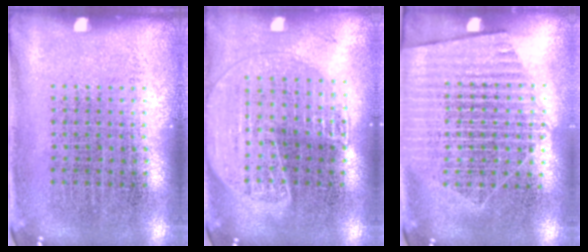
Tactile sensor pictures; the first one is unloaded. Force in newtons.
{"total": 1.8, "press": 1.7, "slide": 0.7}
{"total": 1.6, "press": 1.4, "slide": 0.8}